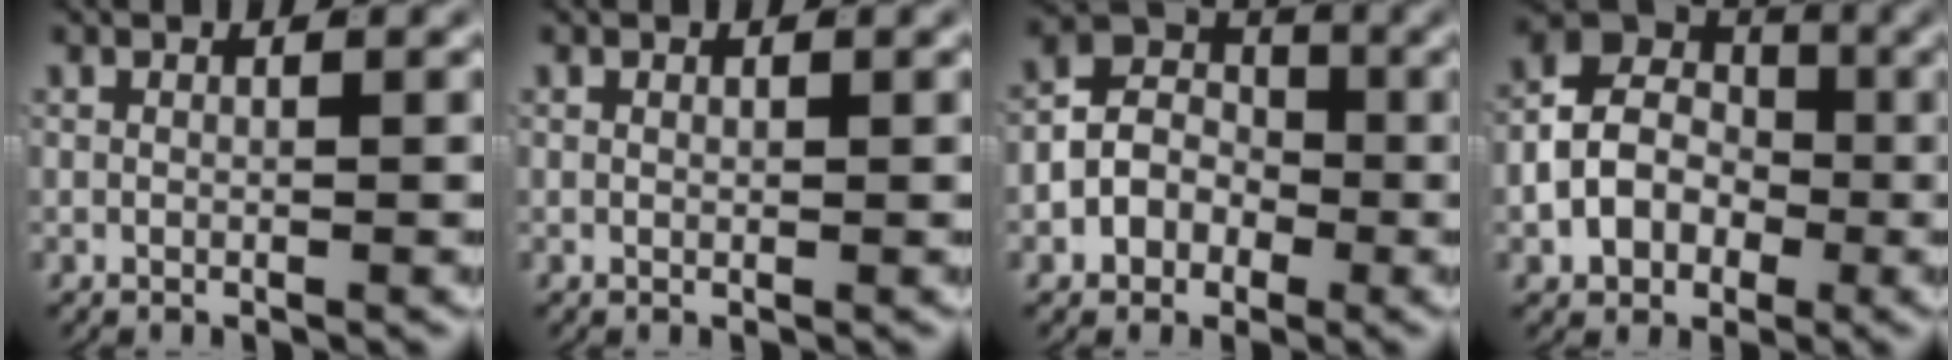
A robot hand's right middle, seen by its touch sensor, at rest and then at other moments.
{"total": 0.0}
{"total": 6.0, "force": [-0.6, 5.0, 3.2], "torque": [-0.047, -0.003, -0.020]}
{"total": 6.8, "force": [-0.6, 5.3, 4.2], "torque": [-0.073, -0.004, -0.014]}